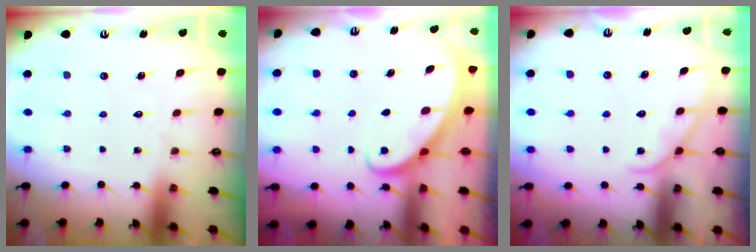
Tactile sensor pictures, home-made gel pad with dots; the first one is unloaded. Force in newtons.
{"total": 2.7, "press": 2.7, "slide": 0.2}
{"total": 4.4, "press": 4.4, "slide": 0.4}